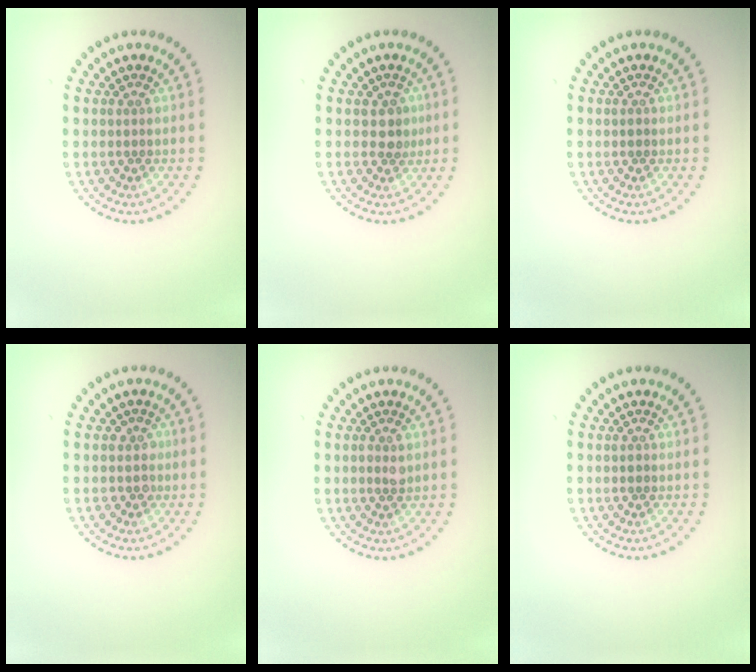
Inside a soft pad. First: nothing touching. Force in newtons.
{"total": 1.8, "press": 1.6, "slide": 0.8}
{"total": 0.5, "press": 0.5, "slide": 0.1}
{"total": 1.1, "press": 0.9, "slide": 0.6}
{"total": 1.1, "press": 1.1, "slide": 0.2}
{"total": 0.5, "press": 0.5, "slide": 0.1}